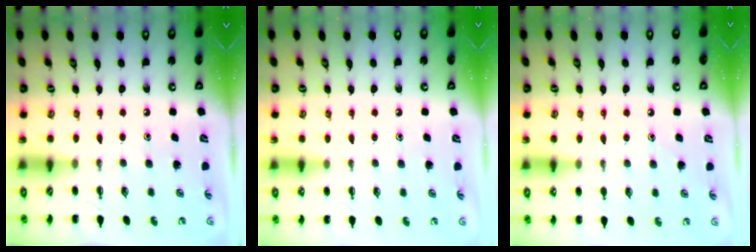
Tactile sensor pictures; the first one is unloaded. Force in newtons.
{"total": 5.3, "press": 5.0, "slide": 1.7}
{"total": 5.4, "press": 5.2, "slide": 1.7}